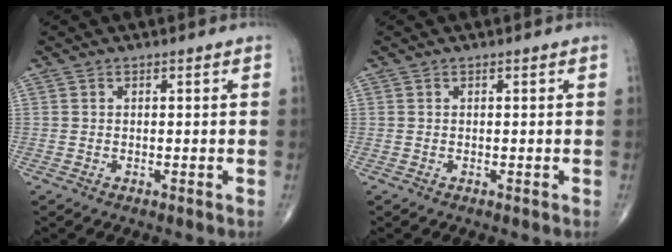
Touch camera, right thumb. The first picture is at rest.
{"total": 0.0}